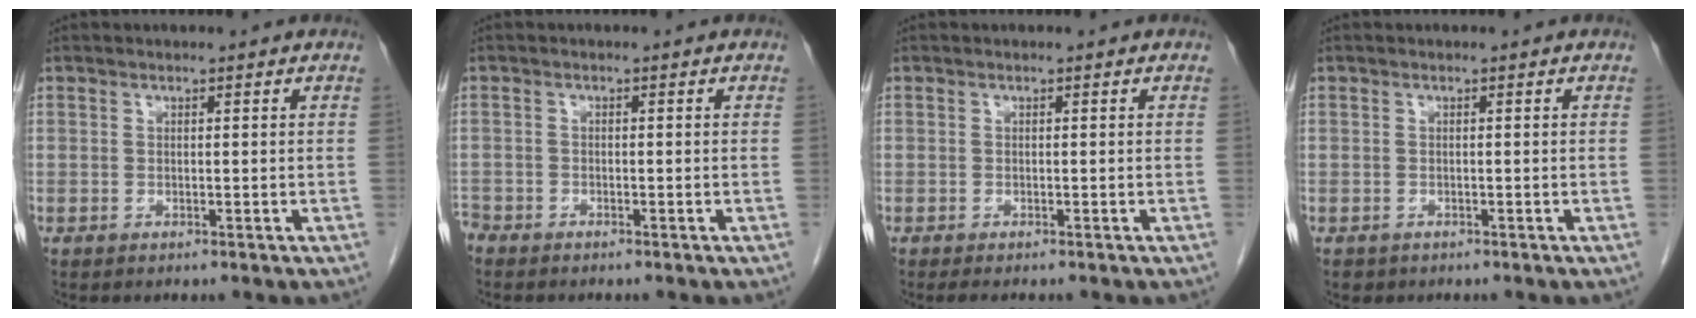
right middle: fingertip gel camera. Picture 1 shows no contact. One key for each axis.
{"total": 2.4, "fx": -2.3, "fy": 0.8, "fz": 0.2, "tx": -0.008, "ty": -0.003, "tz": -0.042}
{"total": 1.7, "fx": -1.4, "fy": 0.2, "fz": 0.9, "tx": -0.014, "ty": -0.004, "tz": -0.014}
{"total": 0.9, "fx": -0.6, "fy": 0.7, "fz": 0.0, "tx": -0.011, "ty": 0.002, "tz": -0.004}